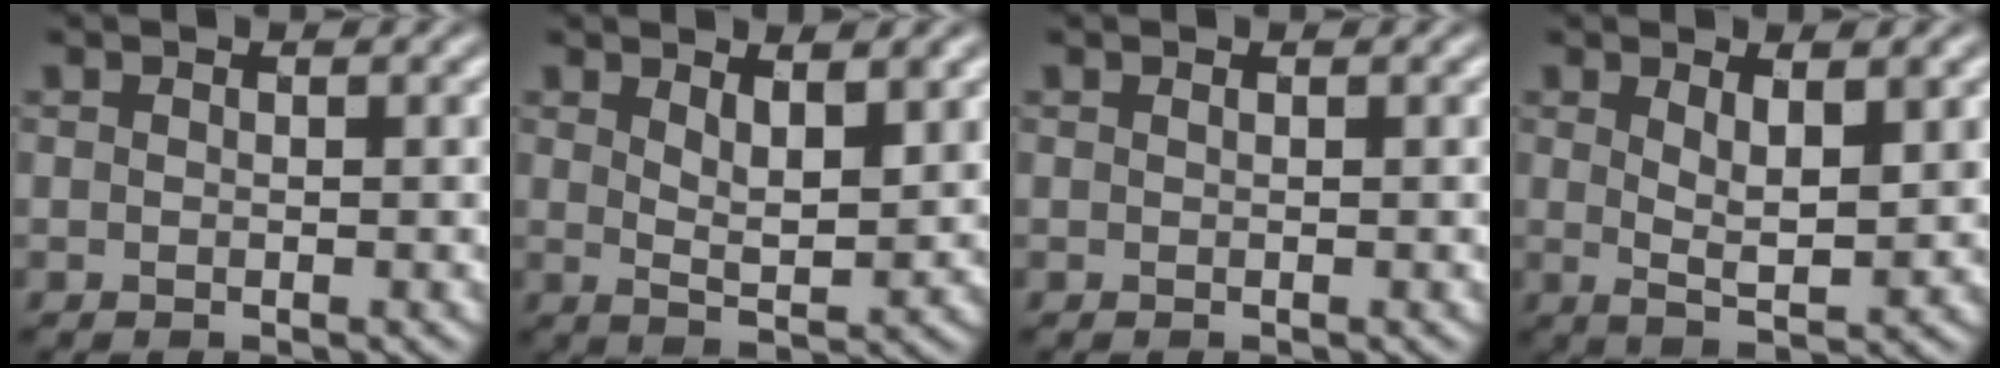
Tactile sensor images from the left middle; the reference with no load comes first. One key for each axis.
{"total": 3.4, "fx": 1.7, "fy": 0.8, "fz": 2.9, "tx": -0.052, "ty": -0.014, "tz": 0.030}
{"total": 0.0}
{"total": 3.5, "fx": 1.0, "fy": 0.8, "fz": 3.2, "tx": -0.060, "ty": -0.012, "tz": 0.019}